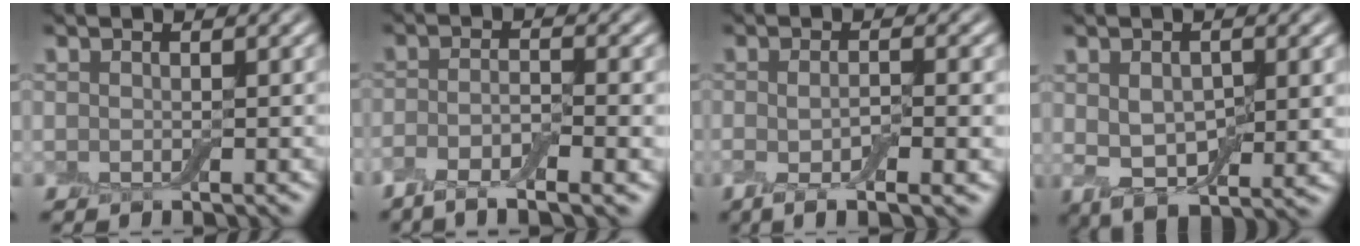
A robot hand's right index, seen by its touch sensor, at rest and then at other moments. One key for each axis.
{"total": 5.1, "fx": -3.2, "fy": 1.1, "fz": 3.8, "tx": -0.069, "ty": -0.009, "tz": -0.064}
{"total": 5.3, "fx": -2.0, "fy": 1.2, "fz": 4.8, "tx": -0.082, "ty": -0.011, "tz": -0.035}
{"total": 6.4, "fx": -0.2, "fy": 3.2, "fz": 5.5, "tx": -0.096, "ty": -0.012, "tz": 0.002}